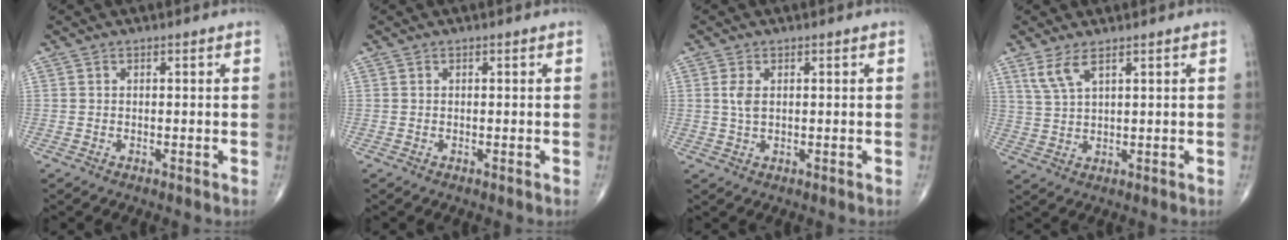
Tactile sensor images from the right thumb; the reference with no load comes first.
{"total": 0.0}
{"total": 2.6, "force": [0.6, 1.4, 2.2], "torque": [-0.047, 0.000, 0.013]}
{"total": 4.4, "force": [2.7, 1.2, 3.2], "torque": [-0.074, -0.009, 0.065]}